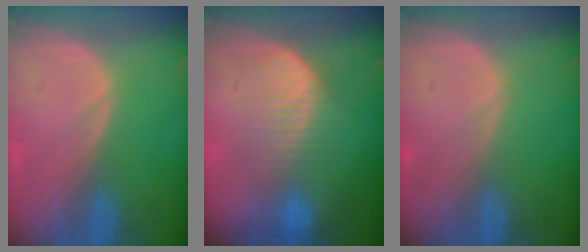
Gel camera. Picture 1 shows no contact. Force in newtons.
{"total": 6.9, "press": 6.8, "slide": 1.4}
{"total": 0.0}